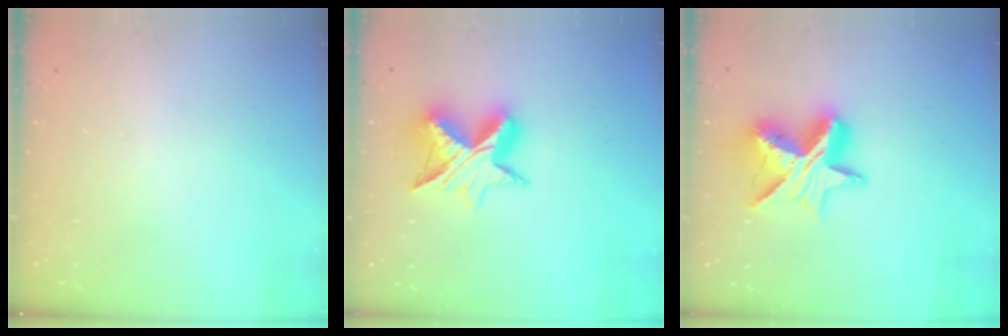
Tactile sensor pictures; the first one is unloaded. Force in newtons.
{"total": 11.0, "press": 10.9, "slide": 0.7}
{"total": 13.1, "press": 13.0, "slide": 0.9}